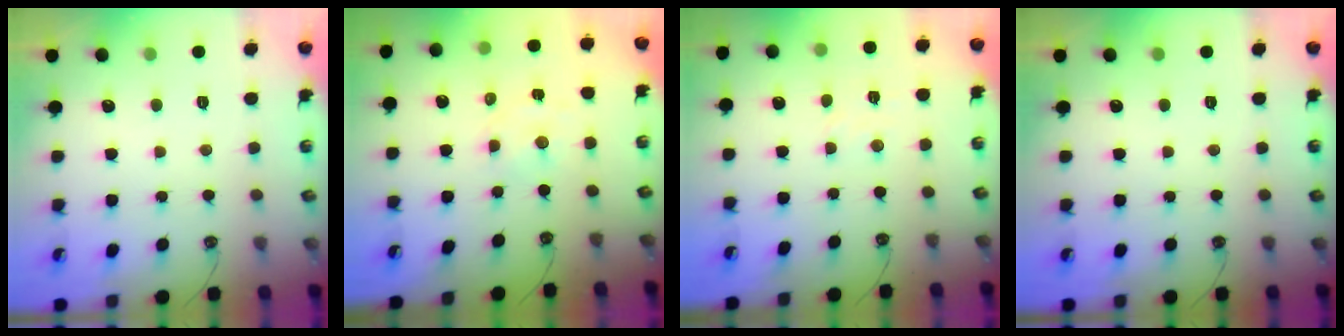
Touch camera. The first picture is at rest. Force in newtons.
{"total": 1.8, "press": 1.8, "slide": 0.0}
{"total": 1.9, "press": 1.9, "slide": 0.3}
{"total": 0.0}